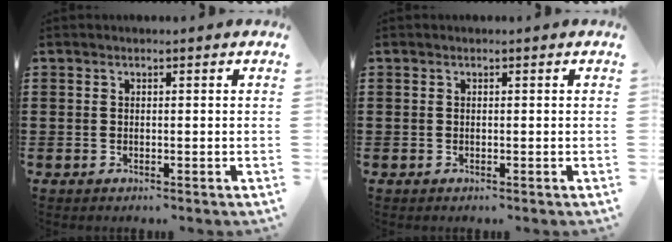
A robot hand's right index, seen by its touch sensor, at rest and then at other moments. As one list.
[{"total": 0.0}]